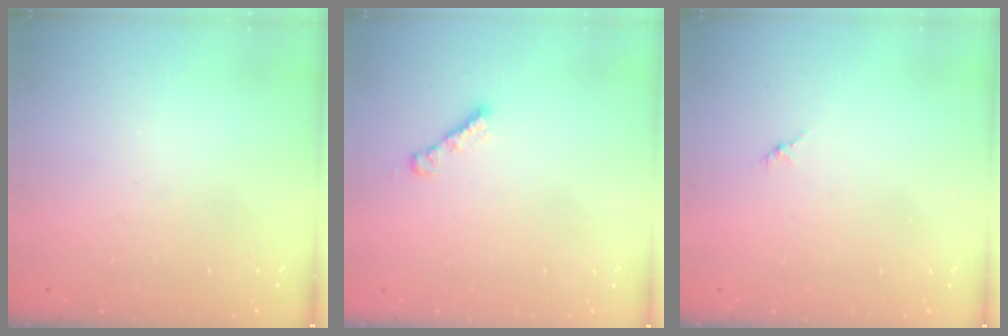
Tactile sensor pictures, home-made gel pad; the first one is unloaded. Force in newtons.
{"total": 2.3, "press": 2.3, "slide": 0.4}
{"total": 1.4, "press": 1.4, "slide": 0.4}